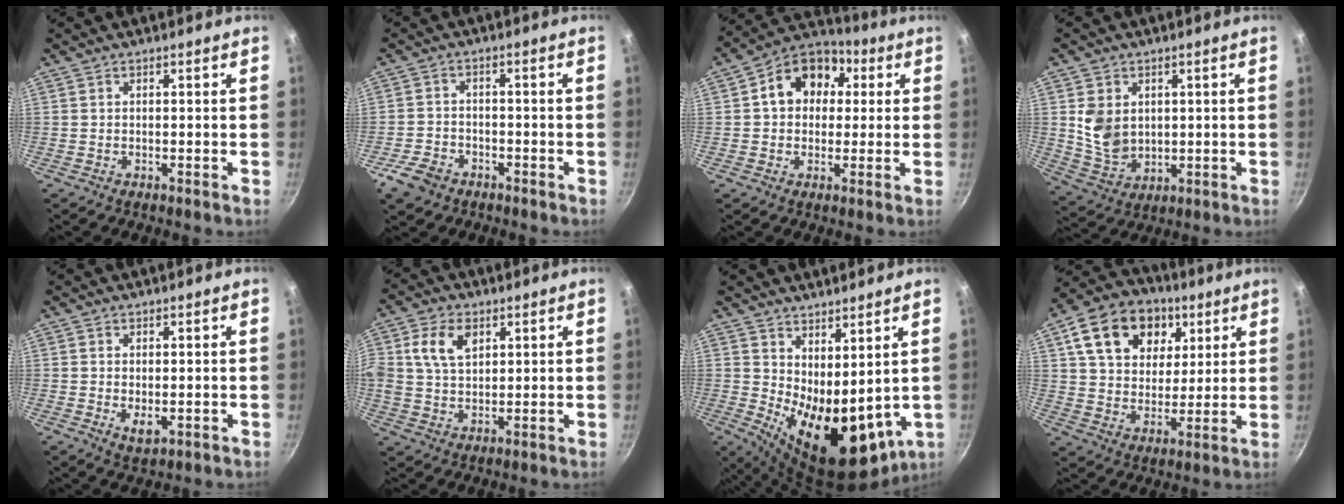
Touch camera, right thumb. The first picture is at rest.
{"total": 5.9, "force": [-3.6, 4.0, 2.5], "torque": [-0.049, 0.028, -0.062]}
{"total": 12.8, "force": [2.7, 10.1, 7.4], "torque": [-0.081, 0.023, 0.023]}
{"total": 8.9, "force": [1.7, 6.9, 5.4], "torque": [-0.084, -0.021, 0.047]}
{"total": 3.2, "force": [-0.3, 1.7, 2.6], "torque": [-0.045, -0.011, 0.000]}
{"total": 8.7, "force": [3.1, 5.8, 5.8], "torque": [-0.099, -0.003, 0.054]}
{"total": 15.3, "force": [2.4, 7.4, 13.2], "torque": [-0.168, -0.036, 0.063]}
{"total": 18.7, "force": [7.7, 13.6, 10.3], "torque": [-0.153, -0.007, 0.123]}